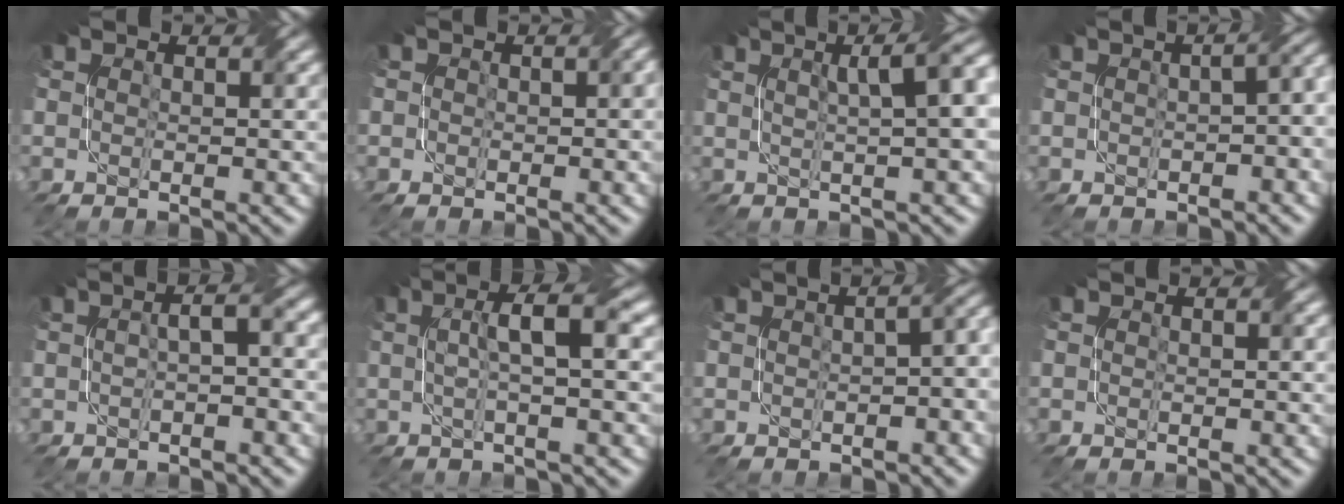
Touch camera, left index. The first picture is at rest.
{"total": 1.0, "force": [0.1, 0.9, 0.5], "torque": [-0.002, 0.001, 0.005]}
{"total": 6.4, "force": [1.9, 1.9, 5.8], "torque": [-0.039, 0.030, 0.022]}
{"total": 6.0, "force": [0.0, 2.8, 5.3], "torque": [-0.025, 0.017, -0.004]}
{"total": 2.7, "force": [-0.1, 0.7, 2.6], "torque": [-0.035, 0.013, 0.002]}
{"total": 3.8, "force": [0.6, 0.7, 3.7], "torque": [-0.060, 0.014, 0.012]}
{"total": 6.0, "force": [-0.1, 2.8, 5.3], "torque": [-0.025, 0.015, -0.004]}
{"total": 0.0}